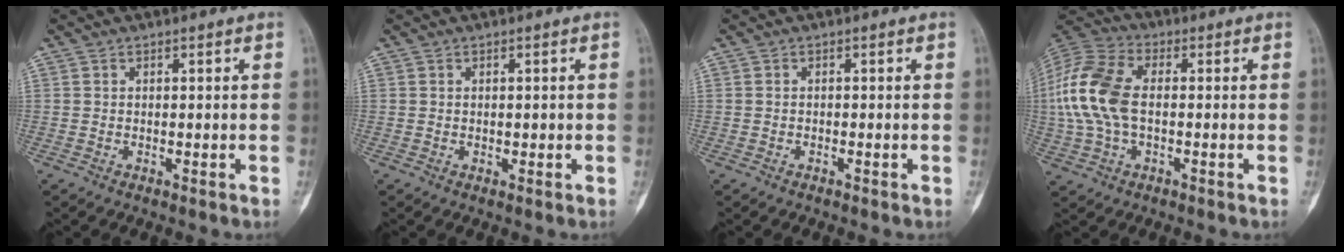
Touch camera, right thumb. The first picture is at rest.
{"total": 1.0, "force": [0.1, 0.6, 0.8], "torque": [-0.009, -0.001, 0.002]}
{"total": 0.0}
{"total": 14.5, "force": [0.0, 8.7, 11.7], "torque": [-0.260, 0.026, -0.005]}